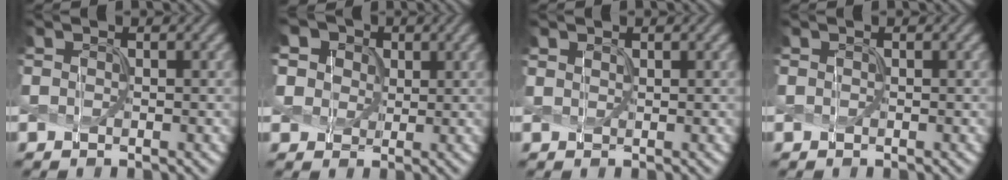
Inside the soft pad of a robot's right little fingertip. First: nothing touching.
{"total": 8.9, "force": [4.6, 6.5, 3.8], "torque": [-0.090, 0.027, 0.060]}
{"total": 0.6, "force": [0.5, 0.2, 0.0], "torque": [-0.002, -0.001, 0.013]}
{"total": 0.0}